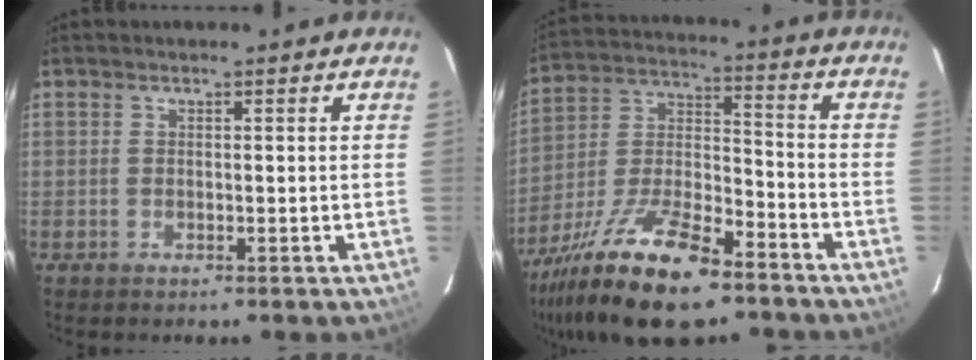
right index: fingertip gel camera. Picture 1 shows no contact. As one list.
[{"total": 19.5, "force": [-13.3, 6.6, 12.7], "torque": [-0.256, -0.014, -0.240]}]